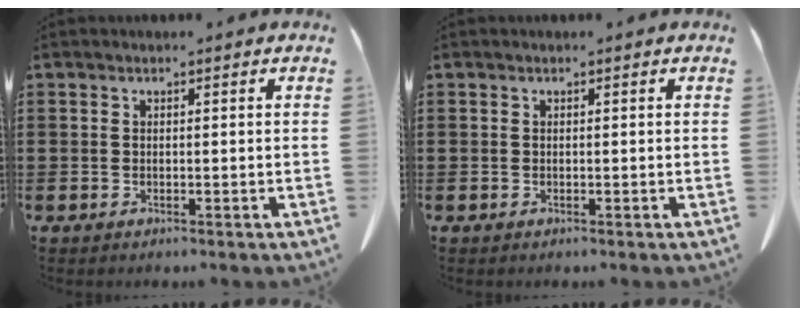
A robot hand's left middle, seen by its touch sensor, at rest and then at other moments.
{"total": 0.0}